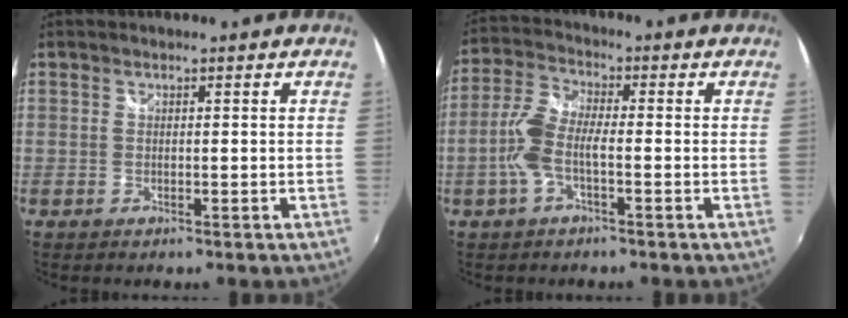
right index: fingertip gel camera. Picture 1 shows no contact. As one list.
[{"total": 6.9, "force": [-2.1, 2.1, 6.2], "torque": [-0.145, 0.012, -0.043]}]